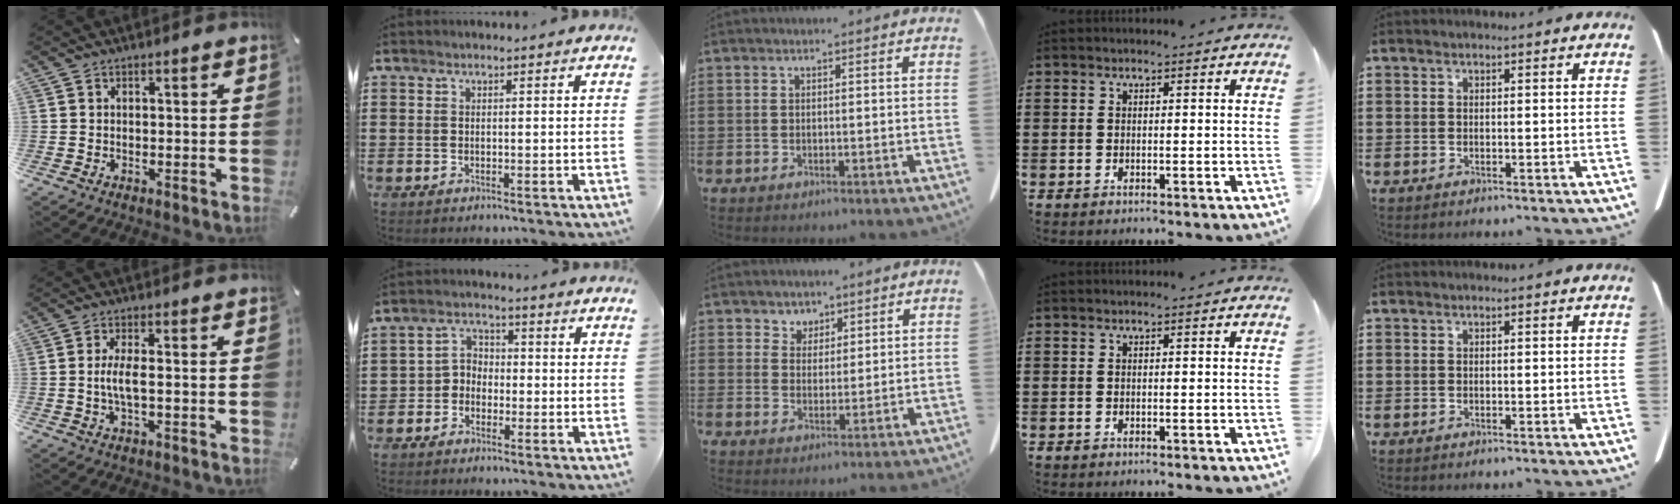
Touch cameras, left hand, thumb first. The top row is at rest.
{"thumb": {"total": 4.7, "force": [-0.4, 1.3, 4.5], "torque": [-0.096, -0.003, -0.014]}, "index": {"total": 3.5, "force": [-2.2, 2.6, 0.6], "torque": [-0.024, 0.010, -0.051]}, "middle": {"total": 3.6, "force": [2.7, 2.4, -0.1], "torque": [-0.015, 0.003, 0.051]}}